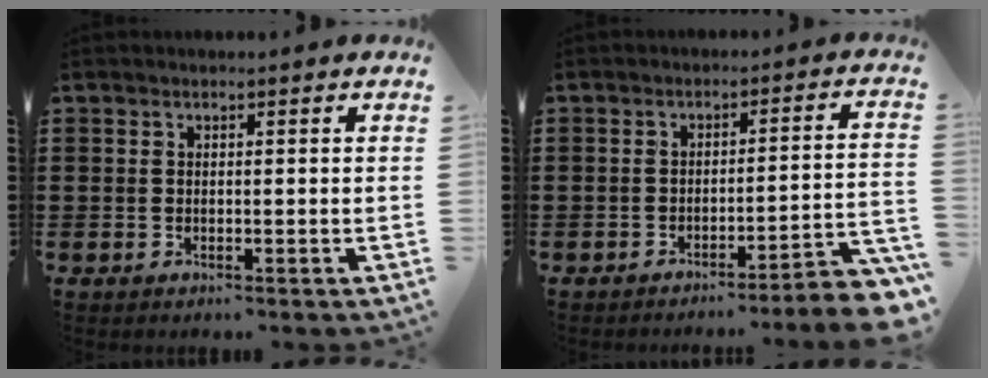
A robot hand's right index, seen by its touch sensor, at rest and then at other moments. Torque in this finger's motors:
{"motor_torque": [0.96, -0.83, 0.23, 0.00]}